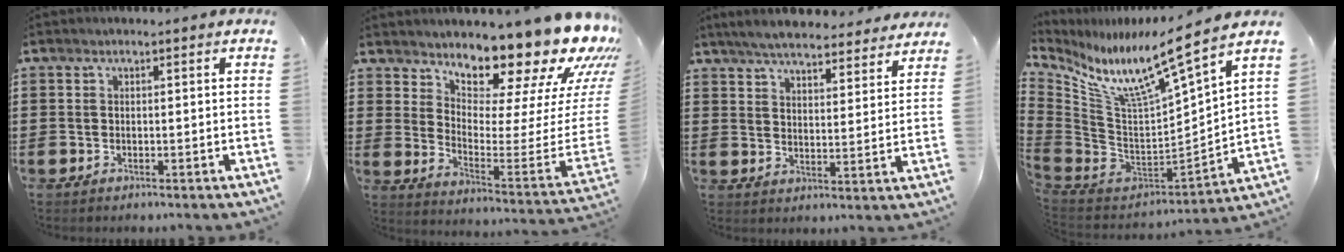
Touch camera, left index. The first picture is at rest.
{"total": 12.7, "force": [11.4, 2.9, 4.7], "torque": [-0.065, -0.119, 0.187]}
{"total": 5.7, "force": [5.5, 0.3, 1.6], "torque": [-0.053, -0.023, 0.096]}
{"total": 10.0, "force": [6.9, 0.2, 7.3], "torque": [-0.149, -0.072, 0.103]}